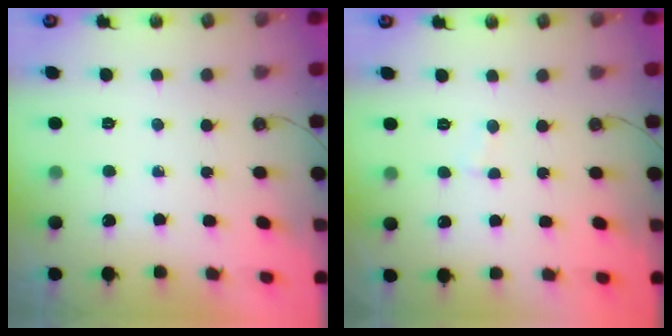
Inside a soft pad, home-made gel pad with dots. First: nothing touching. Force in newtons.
{"total": 1.8, "press": 1.8, "slide": 0.1}